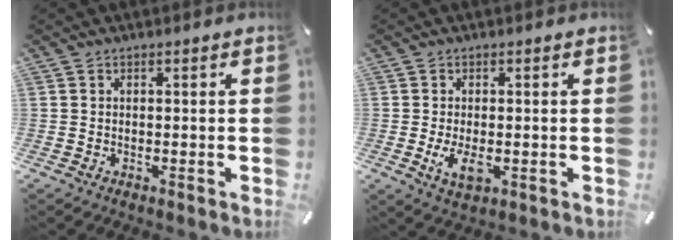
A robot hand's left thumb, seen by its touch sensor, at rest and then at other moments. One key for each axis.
{"total": 4.7, "fx": -0.8, "fy": 2.5, "fz": 4.0, "tx": -0.093, "ty": -0.012, "tz": -0.020}